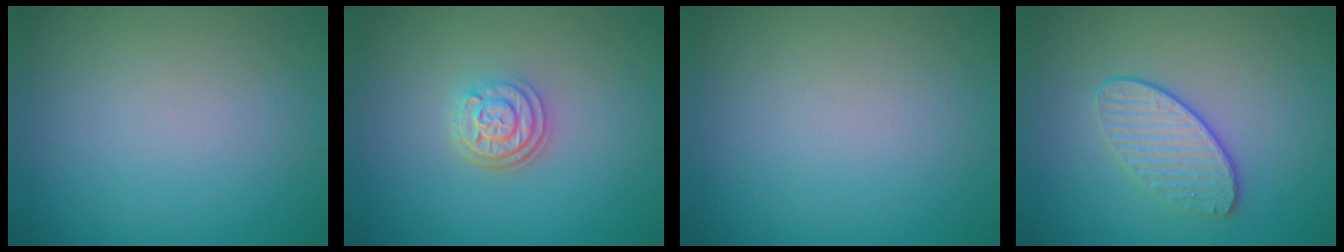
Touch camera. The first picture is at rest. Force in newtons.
{"total": 3.1, "press": 2.4, "slide": 2.0}
{"total": 0.0}
{"total": 2.7, "press": 2.4, "slide": 1.2}